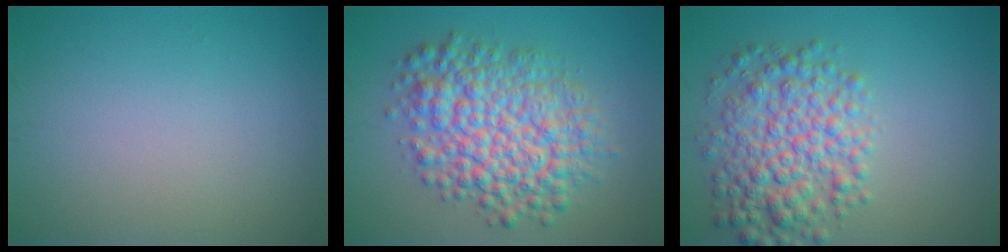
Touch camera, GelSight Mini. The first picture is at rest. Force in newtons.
{"total": 8.7, "press": 8.7, "slide": 0.2}
{"total": 6.3, "press": 6.3, "slide": 0.1}